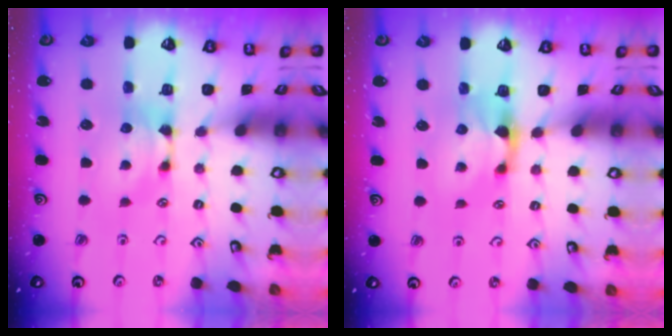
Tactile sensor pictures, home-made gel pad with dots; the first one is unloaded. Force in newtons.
{"total": 2.0, "press": 1.8, "slide": 1.0}